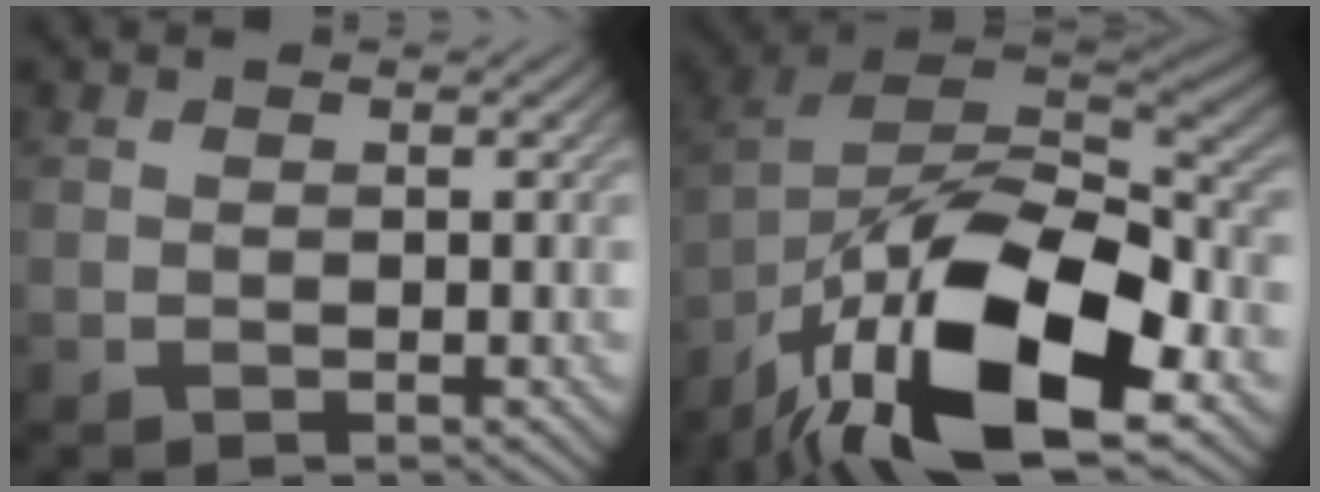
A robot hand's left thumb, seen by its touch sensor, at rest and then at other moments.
{"total": 18.6, "force": [-10.7, 7.8, 13.1], "torque": [-0.258, -0.015, -0.191]}